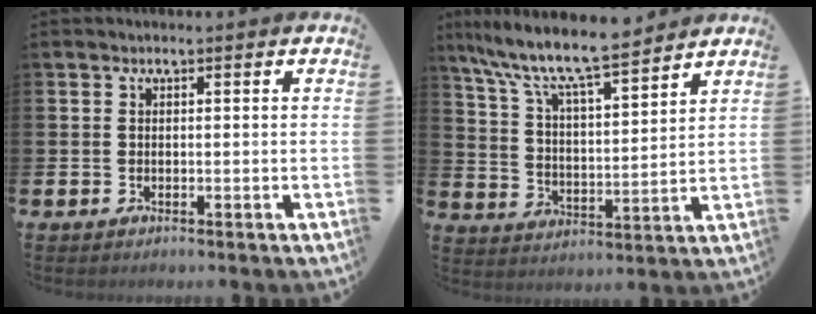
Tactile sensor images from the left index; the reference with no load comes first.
{"total": 9.0, "force": [8.4, 0.9, 3.4], "torque": [-0.105, -0.056, 0.143]}